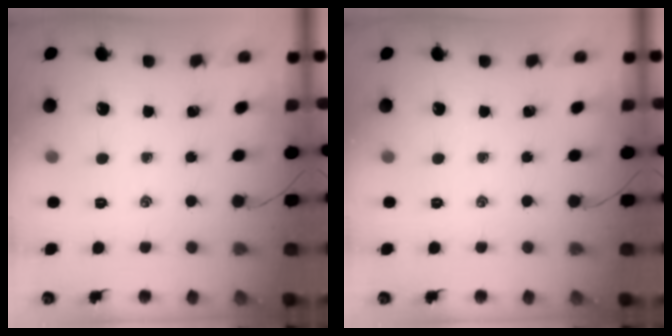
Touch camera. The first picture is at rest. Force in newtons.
{"total": 0.0}